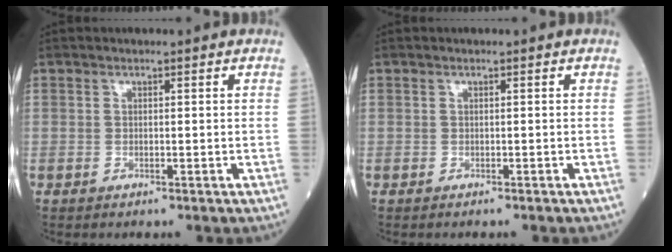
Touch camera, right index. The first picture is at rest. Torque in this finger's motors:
{"motor_torque": [-0.05, -0.03, 0.06, 0.01]}